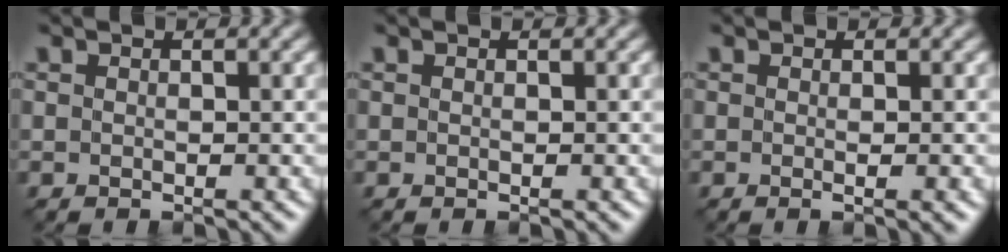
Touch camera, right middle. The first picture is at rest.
{"total": 0.0}
{"total": 1.4, "force": [-0.1, 0.3, 1.3], "torque": [-0.015, -0.002, -0.005]}